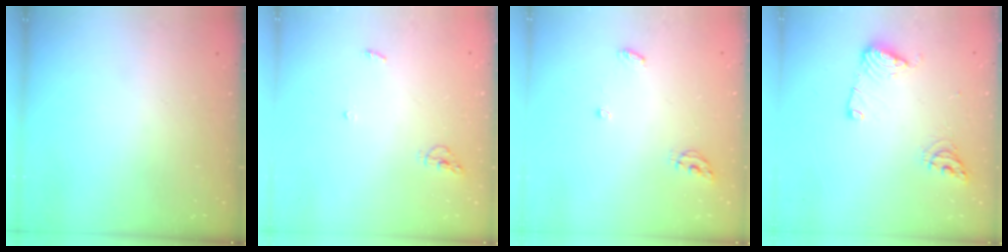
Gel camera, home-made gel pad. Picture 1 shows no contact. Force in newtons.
{"total": 5.0, "press": 4.9, "slide": 0.2}
{"total": 4.9, "press": 4.8, "slide": 0.4}
{"total": 10.2, "press": 10.1, "slide": 1.2}